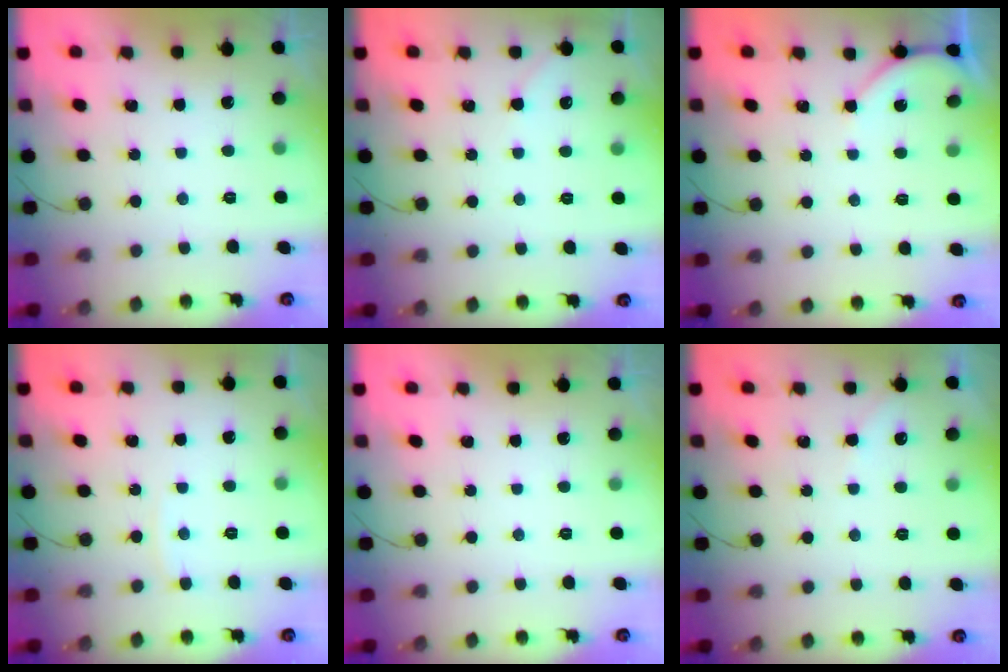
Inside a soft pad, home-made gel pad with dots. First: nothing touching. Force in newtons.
{"total": 2.2, "press": 2.1, "slide": 0.3}
{"total": 3.9, "press": 3.8, "slide": 0.5}
{"total": 3.3, "press": 3.2, "slide": 0.4}
{"total": 0.0}
{"total": 3.1, "press": 3.1, "slide": 0.5}